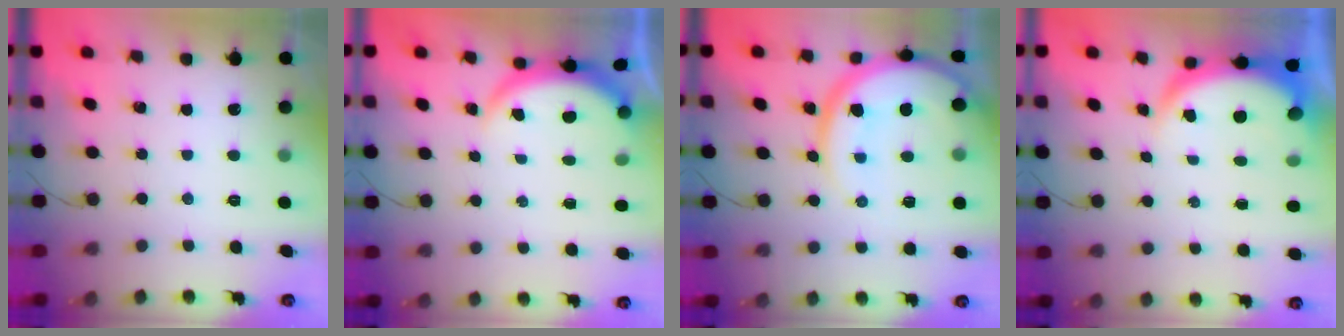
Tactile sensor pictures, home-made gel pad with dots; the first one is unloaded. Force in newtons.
{"total": 3.9, "press": 3.9, "slide": 0.2}
{"total": 15.2, "press": 15.1, "slide": 1.8}
{"total": 6.3, "press": 6.2, "slide": 1.0}